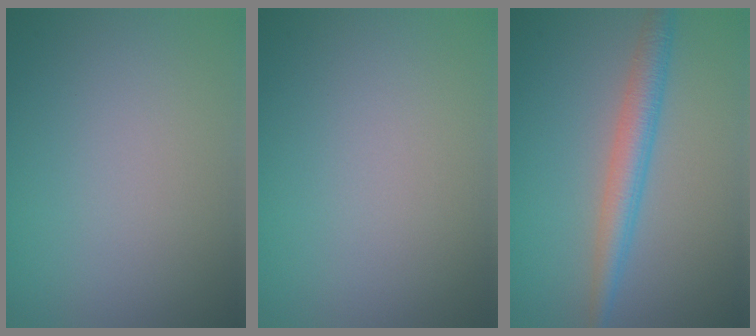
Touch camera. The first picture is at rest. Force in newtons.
{"total": 0.0}
{"total": 3.4, "press": 3.4, "slide": 0.1}